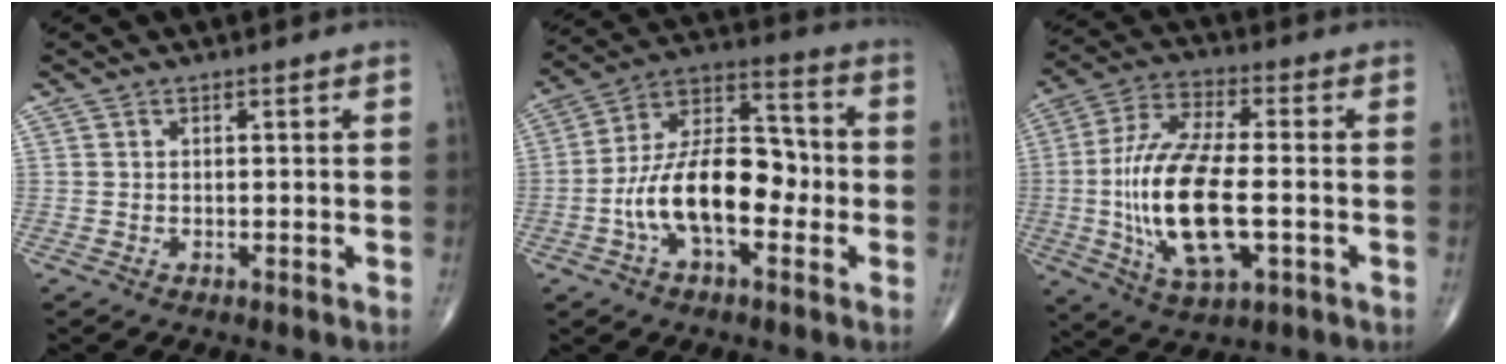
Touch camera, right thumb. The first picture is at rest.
{"total": 16.7, "force": [-3.8, 8.9, 13.7], "torque": [-0.229, 0.047, -0.073]}
{"total": 18.8, "force": [-2.7, 7.7, 16.9], "torque": [-0.346, 0.010, -0.043]}